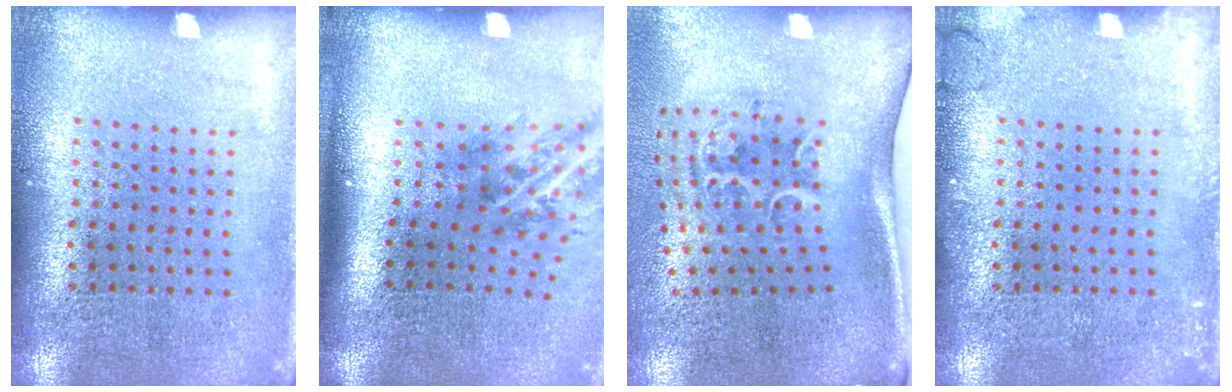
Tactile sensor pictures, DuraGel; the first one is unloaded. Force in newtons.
{"total": 1.9, "press": 1.1, "slide": 1.5}
{"total": 2.3, "press": 1.3, "slide": 1.9}
{"total": 1.2, "press": 1.1, "slide": 0.2}